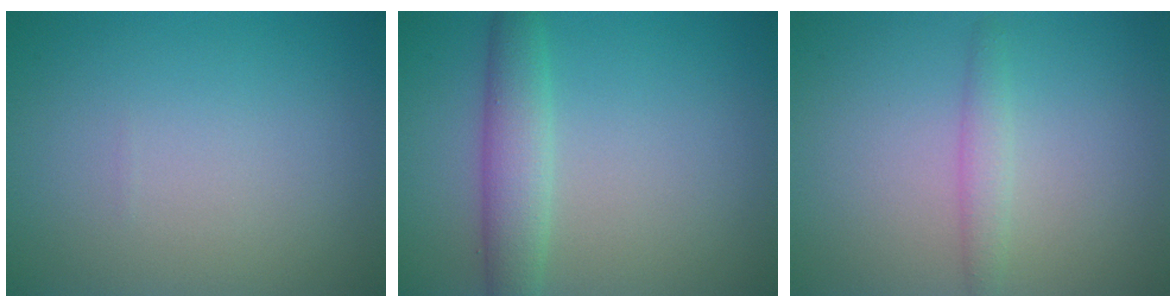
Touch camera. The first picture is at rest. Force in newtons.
{"total": 3.5, "press": 3.5, "slide": 0.3}
{"total": 1.4, "press": 1.4, "slide": 0.0}